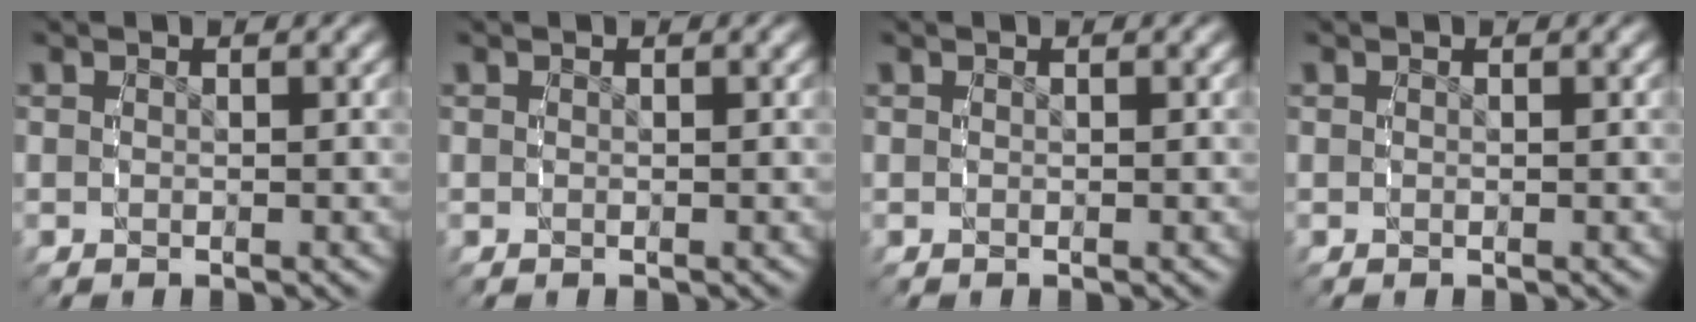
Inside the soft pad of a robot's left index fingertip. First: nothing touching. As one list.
[{"total": 0.0}, {"total": 0.0}, {"total": 0.0}]